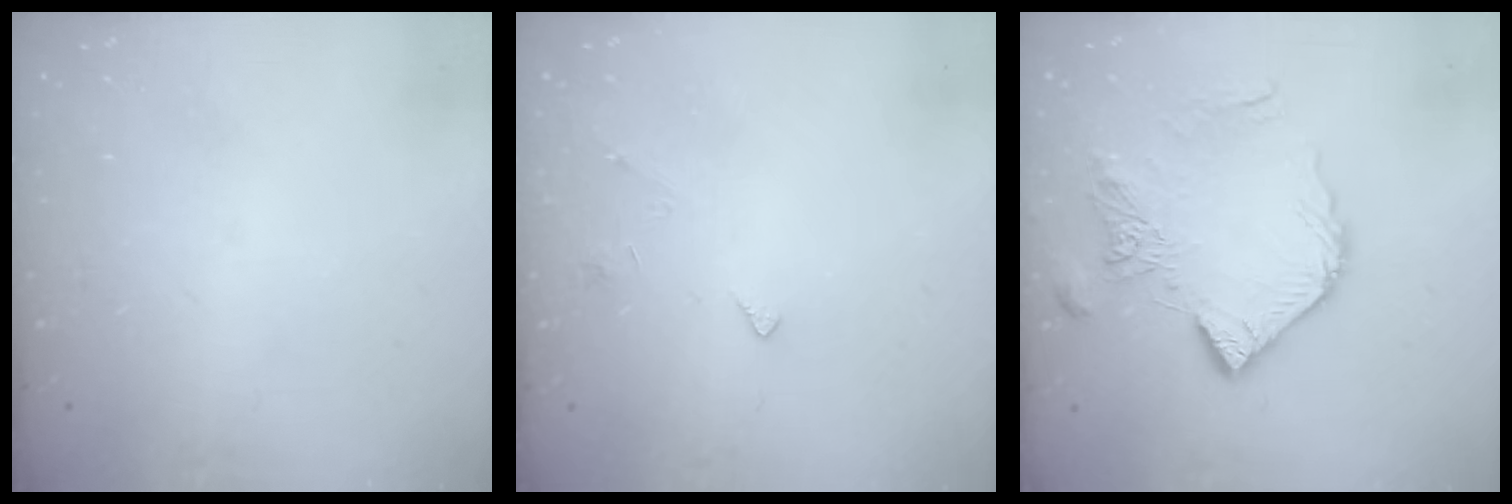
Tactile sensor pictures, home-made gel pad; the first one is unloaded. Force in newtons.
{"total": 2.0, "press": 1.9, "slide": 0.4}
{"total": 13.2, "press": 13.2, "slide": 1.0}